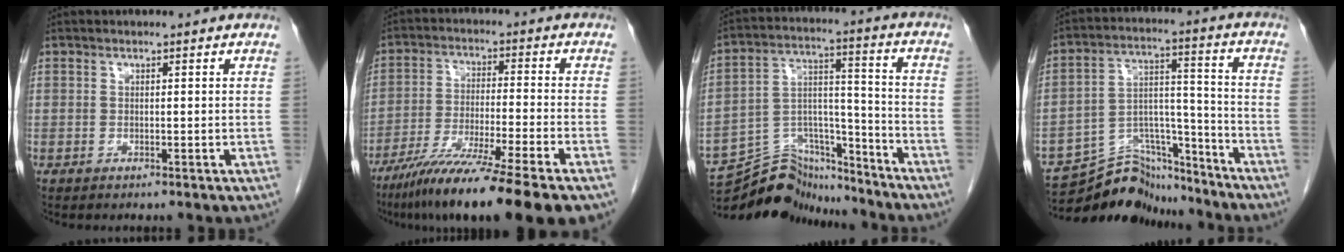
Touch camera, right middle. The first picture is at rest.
{"total": 16.6, "force": [-11.9, -0.5, 11.6], "torque": [-0.180, -0.051, -0.196]}
{"total": 13.7, "force": [-13.2, 3.4, 1.4], "torque": [-0.022, 0.051, -0.223]}
{"total": 13.5, "force": [-13.0, 3.2, 1.6], "torque": [-0.018, 0.044, -0.217]}